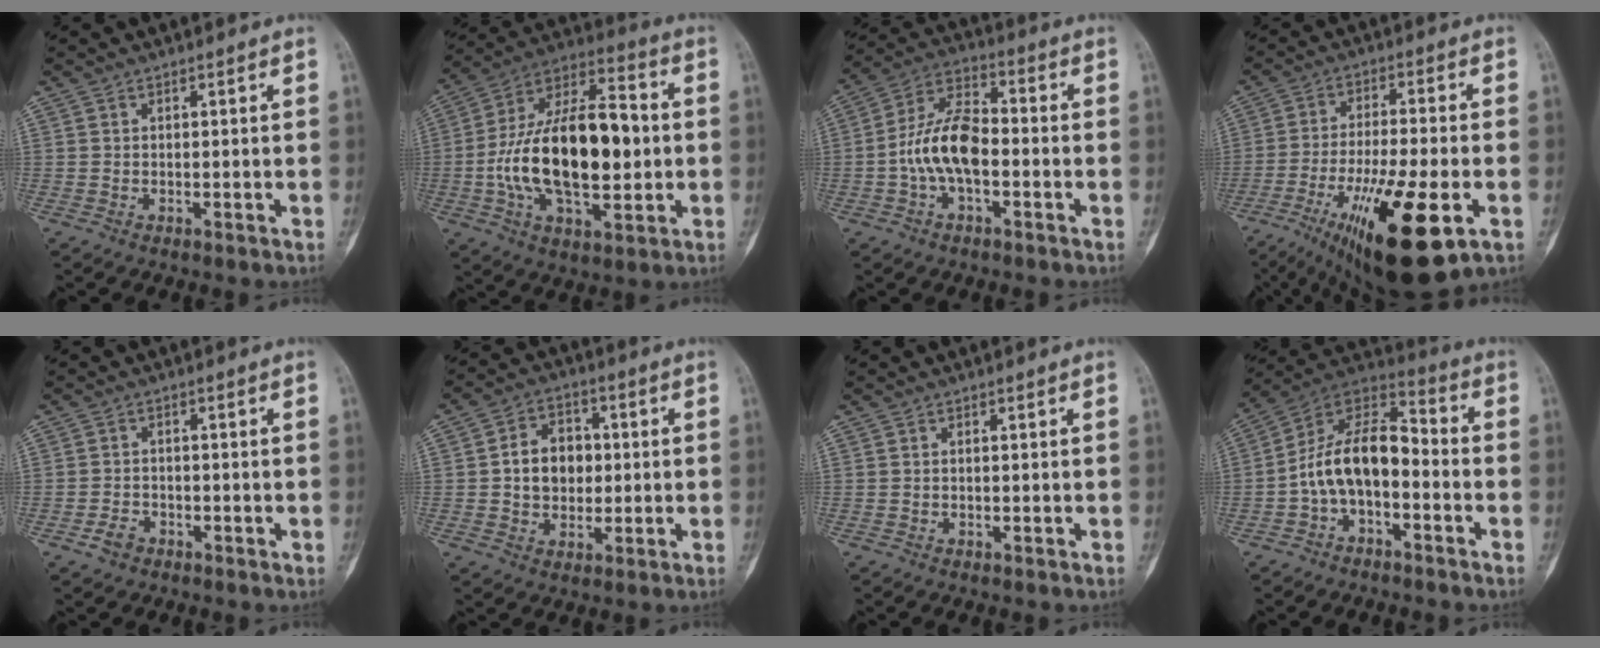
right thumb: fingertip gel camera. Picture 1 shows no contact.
{"total": 24.8, "force": [-1.3, 12.5, 21.3], "torque": [-0.359, 0.029, -0.020]}
{"total": 11.7, "force": [-2.1, 6.0, 9.8], "torque": [-0.190, 0.040, -0.047]}
{"total": 20.2, "force": [-8.1, 5.4, 17.7], "torque": [-0.296, -0.006, -0.121]}
{"total": 2.4, "force": [-1.5, 1.8, 0.7], "torque": [-0.010, 0.012, -0.027]}
{"total": 9.2, "force": [0.4, 7.1, 5.8], "torque": [-0.062, 0.014, 0.002]}
{"total": 0.0}
{"total": 13.5, "force": [-3.1, 7.6, 10.6], "torque": [-0.171, 0.070, -0.065]}